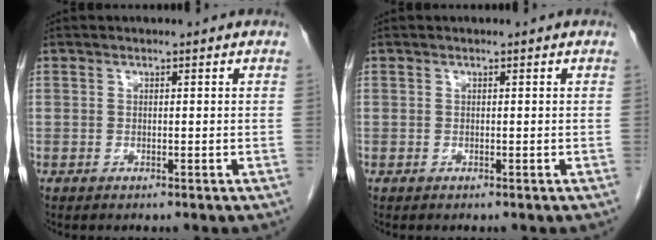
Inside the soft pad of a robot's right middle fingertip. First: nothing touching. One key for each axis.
{"total": 0.0}